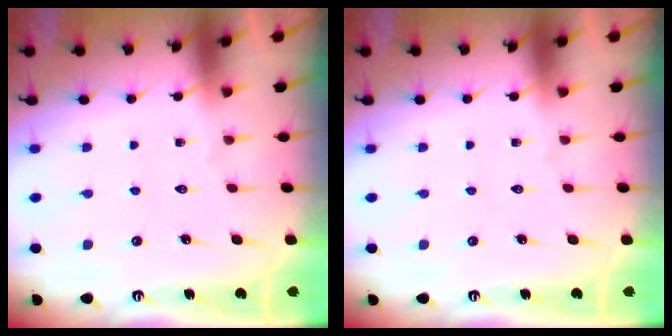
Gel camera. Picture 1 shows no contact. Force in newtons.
{"total": 0.0}